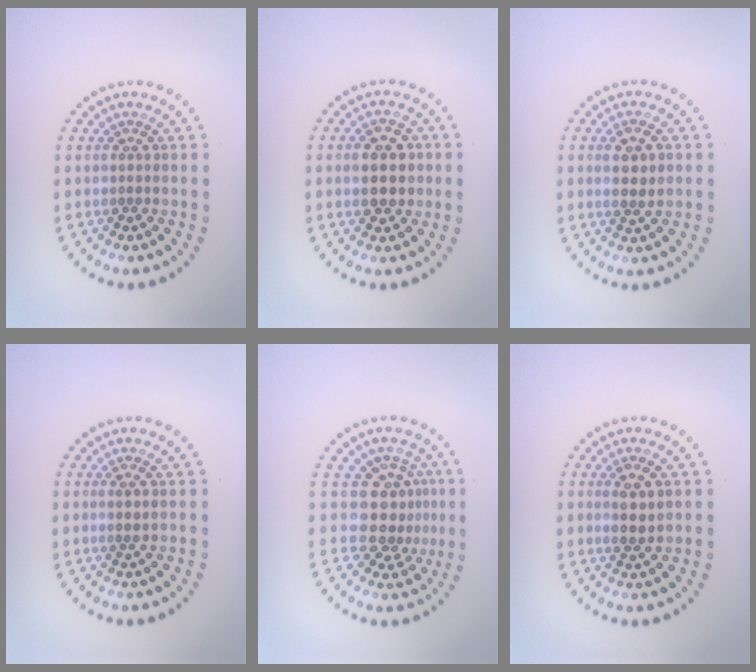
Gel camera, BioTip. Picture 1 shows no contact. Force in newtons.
{"total": 4.3, "press": 4.3, "slide": 0.1}
{"total": 2.8, "press": 2.8, "slide": 0.6}
{"total": 0.6, "press": 0.5, "slide": 0.4}
{"total": 3.8, "press": 3.0, "slide": 2.3}
{"total": 1.9, "press": 1.8, "slide": 0.5}